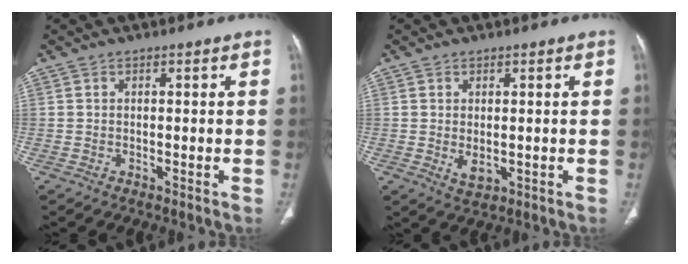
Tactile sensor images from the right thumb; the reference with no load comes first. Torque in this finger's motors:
{"motor_torque": [-0.43, 0.55, 0.34, 0.40, 0.12]}